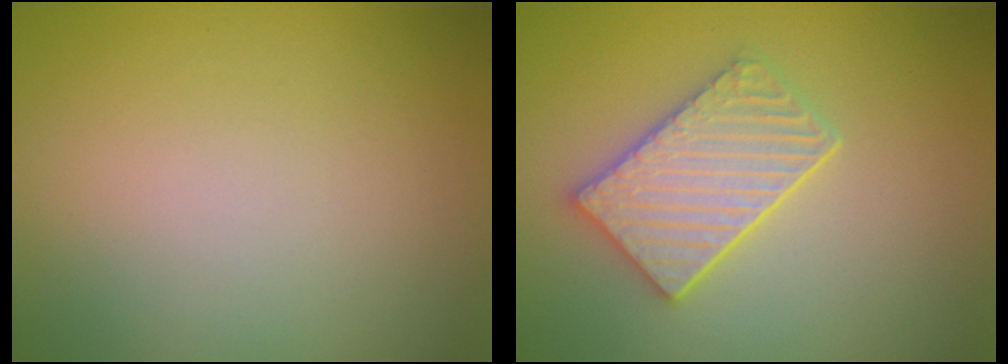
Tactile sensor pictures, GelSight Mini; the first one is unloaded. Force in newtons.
{"total": 3.8, "press": 3.5, "slide": 1.4}